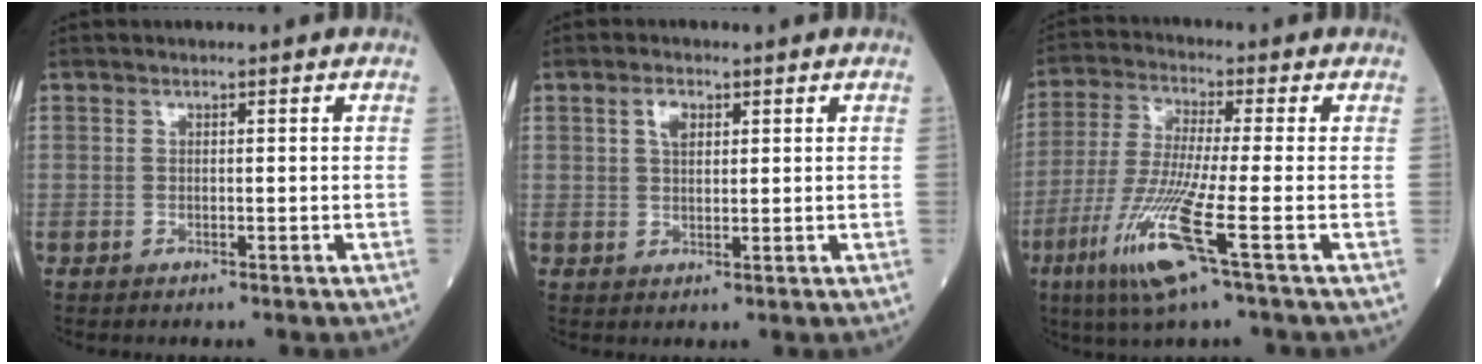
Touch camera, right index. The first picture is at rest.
{"total": 2.8, "force": [1.2, 1.5, 2.1], "torque": [-0.040, 0.005, 0.023]}
{"total": 11.7, "force": [-4.9, -0.5, 10.6], "torque": [-0.228, -0.031, -0.101]}